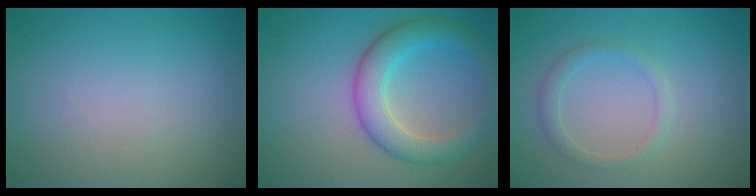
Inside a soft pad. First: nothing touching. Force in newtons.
{"total": 5.2, "press": 5.2, "slide": 0.0}
{"total": 1.7, "press": 1.7, "slide": 0.1}